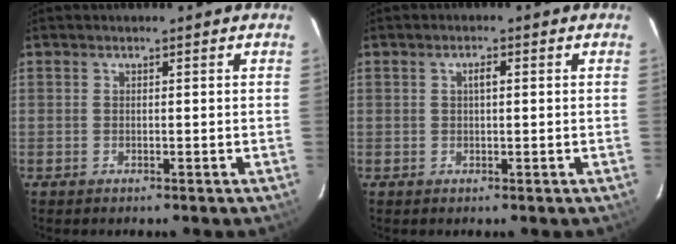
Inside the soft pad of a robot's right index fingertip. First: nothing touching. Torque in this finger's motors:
{"motor_torque": [0.09, -0.02, 0.05, 0.03]}